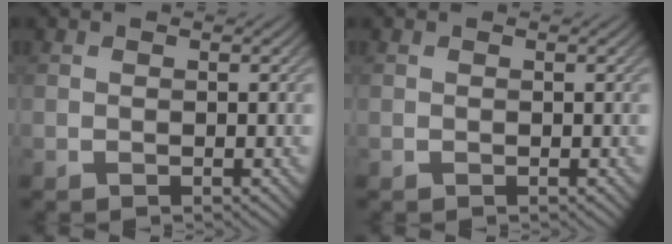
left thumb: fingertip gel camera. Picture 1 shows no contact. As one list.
[{"total": 0.0}]